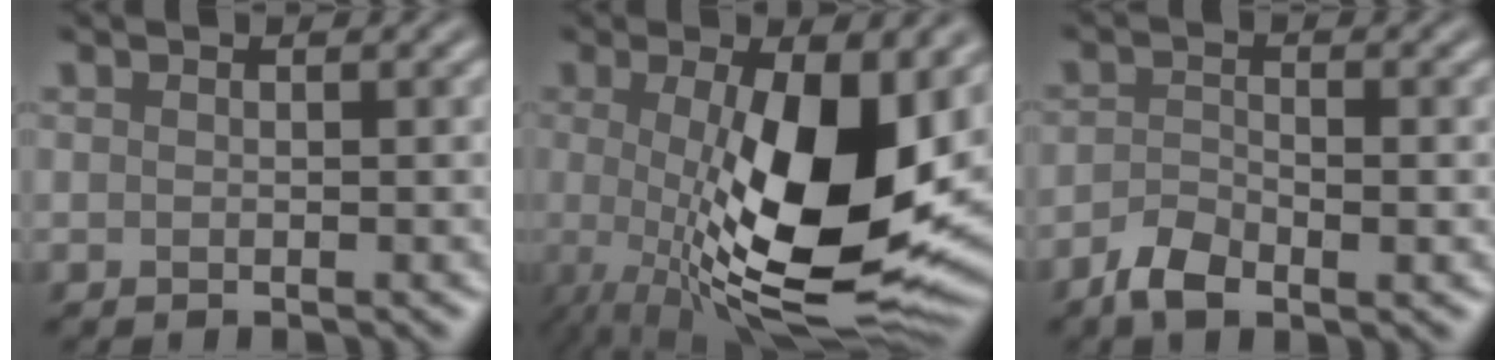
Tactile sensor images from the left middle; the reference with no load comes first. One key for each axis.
{"total": 13.2, "fx": -0.6, "fy": 4.5, "fz": 12.4, "tx": -0.193, "ty": -0.024, "tz": -0.010}
{"total": 3.1, "fx": -2.0, "fy": 1.3, "fz": 2.0, "tx": -0.039, "ty": -0.006, "tz": -0.037}